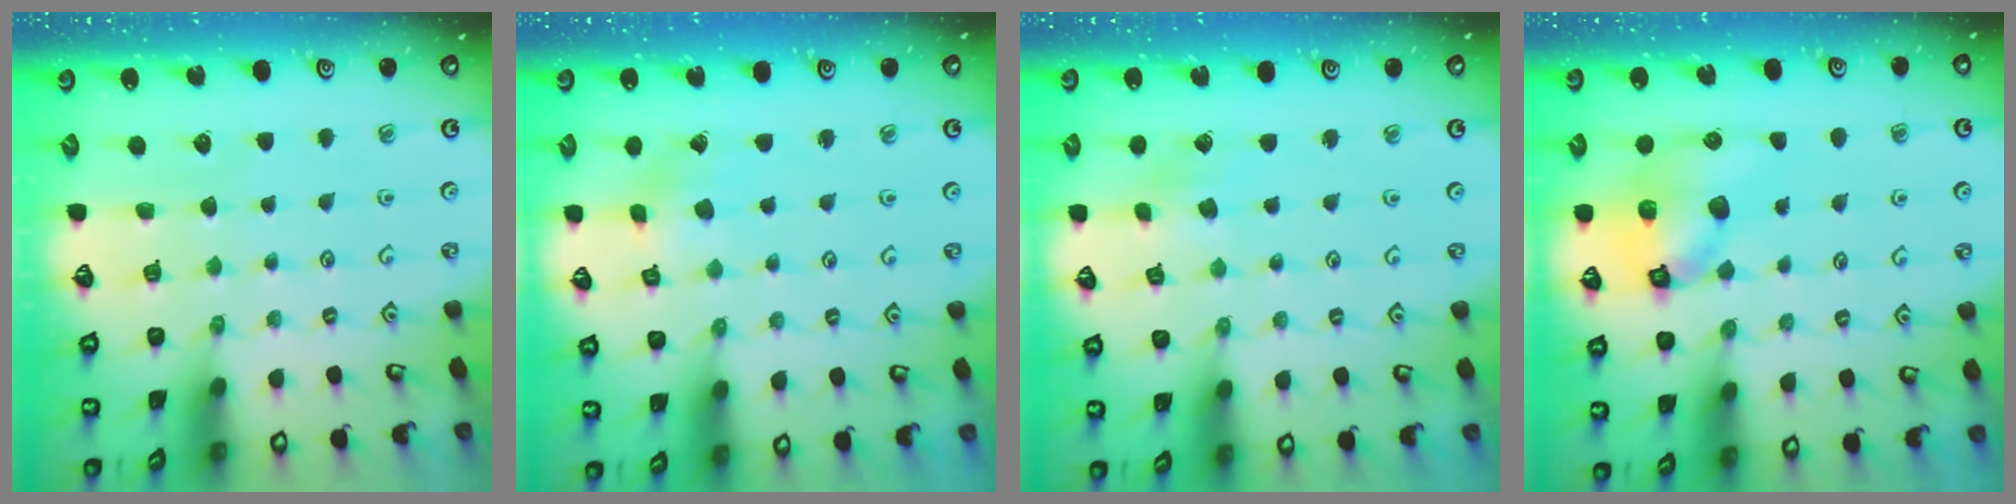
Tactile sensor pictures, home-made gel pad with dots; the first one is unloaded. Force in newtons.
{"total": 2.1, "press": 2.1, "slide": 0.1}
{"total": 1.3, "press": 1.3, "slide": 0.1}
{"total": 11.2, "press": 11.0, "slide": 1.8}